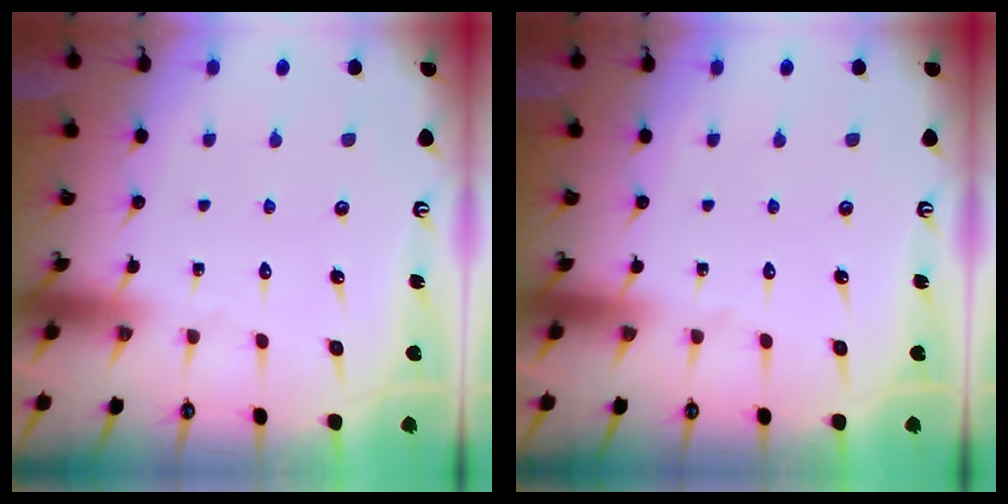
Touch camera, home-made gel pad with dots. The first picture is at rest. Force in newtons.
{"total": 0.0}